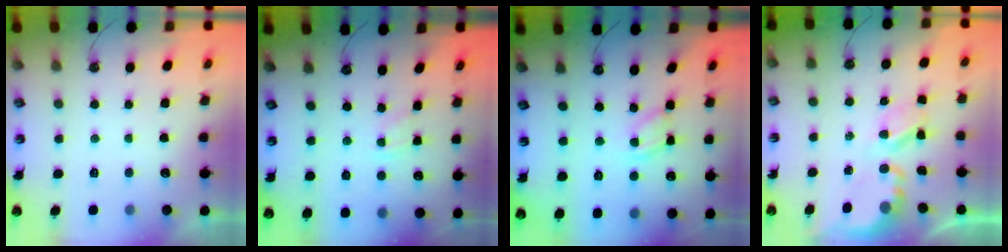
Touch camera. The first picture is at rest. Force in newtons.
{"total": 2.2, "press": 2.1, "slide": 0.4}
{"total": 8.0, "press": 8.0, "slide": 0.5}
{"total": 5.0, "press": 5.0, "slide": 0.3}